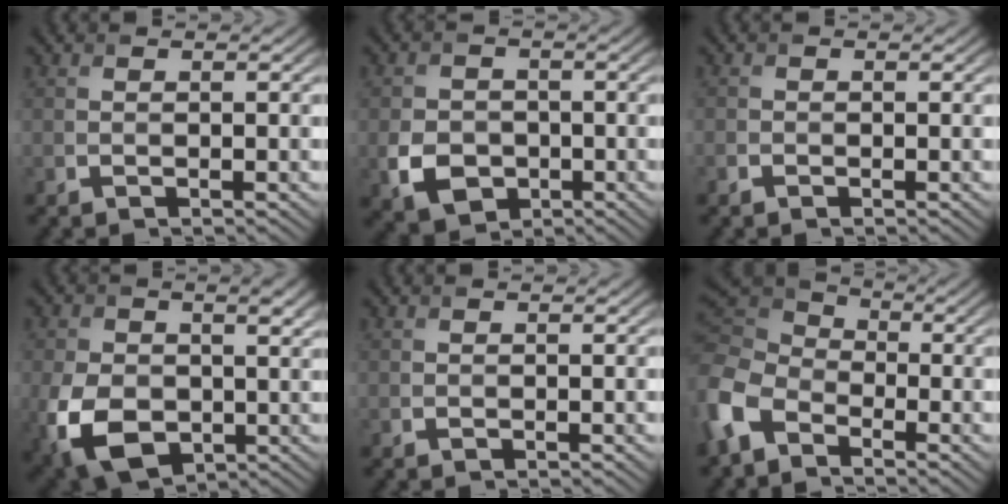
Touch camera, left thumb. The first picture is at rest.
{"total": 5.7, "force": [-1.9, 4.6, 2.9], "torque": [-0.065, -0.010, -0.043]}
{"total": 1.0, "force": [-0.6, 0.8, 0.1], "torque": [-0.002, -0.004, -0.018]}
{"total": 12.7, "force": [-1.5, 8.9, 9.0], "torque": [-0.206, -0.036, -0.022]}
{"total": 0.0}
{"total": 8.9, "force": [-3.7, 6.2, 5.3], "torque": [-0.155, -0.003, -0.094]}